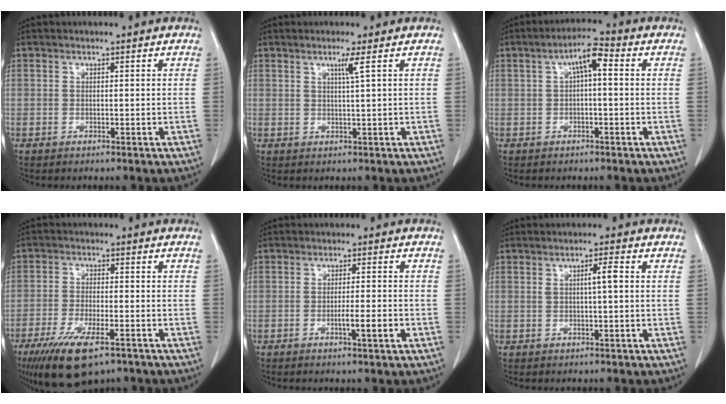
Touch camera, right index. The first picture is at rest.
{"total": 2.1, "force": [0.9, -0.7, 1.7], "torque": [-0.036, -0.005, 0.020]}
{"total": 4.7, "force": [0.9, 1.1, 4.5], "torque": [-0.080, 0.019, 0.012]}
{"total": 11.0, "force": [-7.1, 3.2, 7.8], "torque": [-0.142, -0.021, -0.118]}
{"total": 4.6, "force": [-1.7, -0.1, 4.3], "torque": [-0.064, -0.004, -0.025]}
{"total": 2.4, "force": [0.4, 0.1, 2.4], "torque": [-0.040, 0.003, 0.006]}